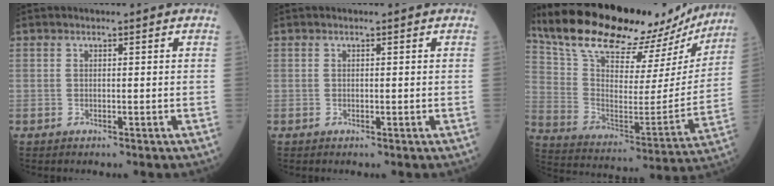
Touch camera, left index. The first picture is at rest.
{"total": 0.0}
{"total": 28.7, "force": [24.8, 8.4, 11.8], "torque": [-0.208, -0.016, 0.361]}